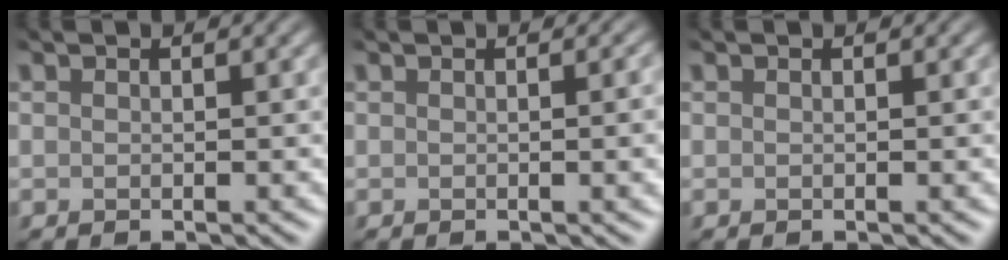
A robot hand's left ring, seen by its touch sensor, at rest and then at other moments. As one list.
[{"total": 5.1, "force": [0.8, 2.4, 4.5], "torque": [-0.020, 0.023, -0.004]}, {"total": 0.0}]